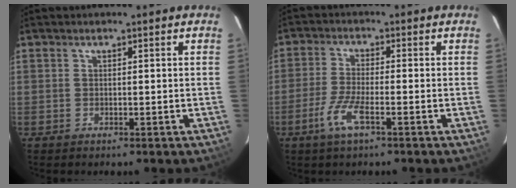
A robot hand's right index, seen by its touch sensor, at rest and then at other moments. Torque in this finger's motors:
{"motor_torque": [0.80, -0.42, 0.18, 0.04]}